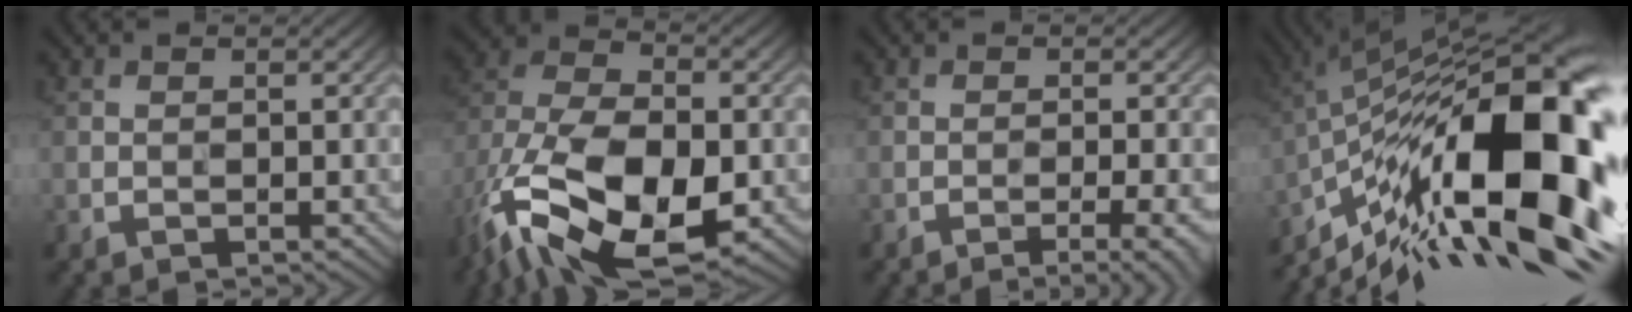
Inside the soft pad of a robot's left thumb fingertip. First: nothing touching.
{"total": 17.1, "force": [-7.2, 9.5, 12.3], "torque": [-0.259, -0.019, -0.125]}
{"total": 4.3, "force": [-2.6, 0.6, 3.3], "torque": [-0.053, 0.012, -0.038]}
{"total": 21.4, "force": [-7.0, 7.8, 18.6], "torque": [-0.312, 0.006, -0.121]}